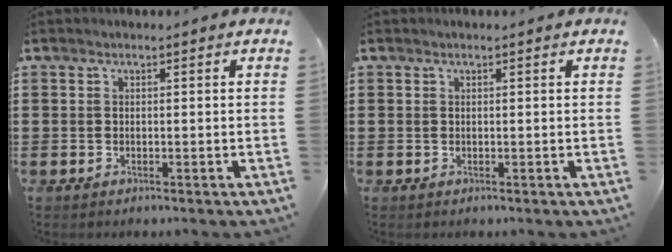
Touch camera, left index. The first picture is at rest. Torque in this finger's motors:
{"motor_torque": [-0.33, 0.28, -0.13, -0.07]}